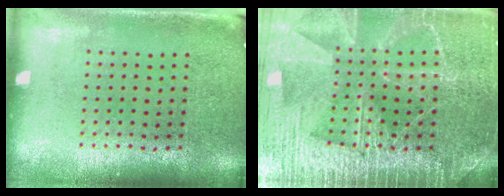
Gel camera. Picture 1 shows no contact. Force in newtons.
{"total": 6.6, "press": 6.5, "slide": 0.8}